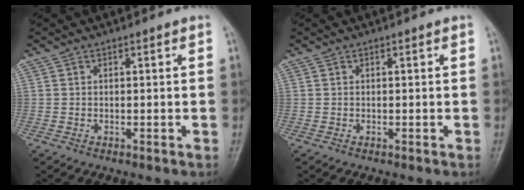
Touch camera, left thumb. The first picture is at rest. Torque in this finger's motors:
{"motor_torque": [0.00, 0.00, 0.00, 0.00, 0.00]}